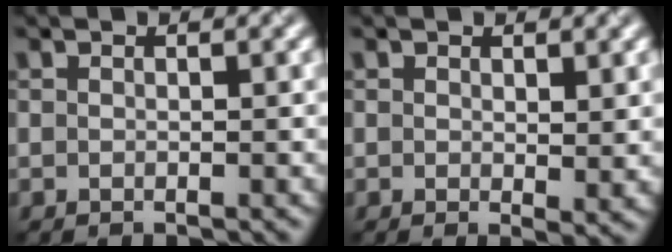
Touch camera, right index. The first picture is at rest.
{"total": 1.8, "force": [0.6, 0.7, 1.5], "torque": [-0.019, -0.006, 0.014]}